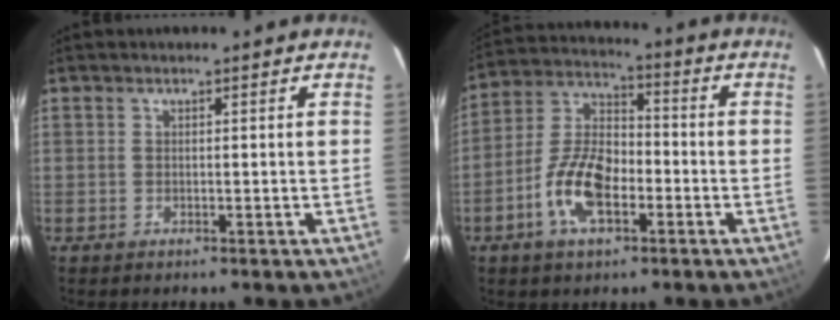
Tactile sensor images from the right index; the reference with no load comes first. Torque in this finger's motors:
{"motor_torque": [0.49, -0.02, 0.34, 0.11]}